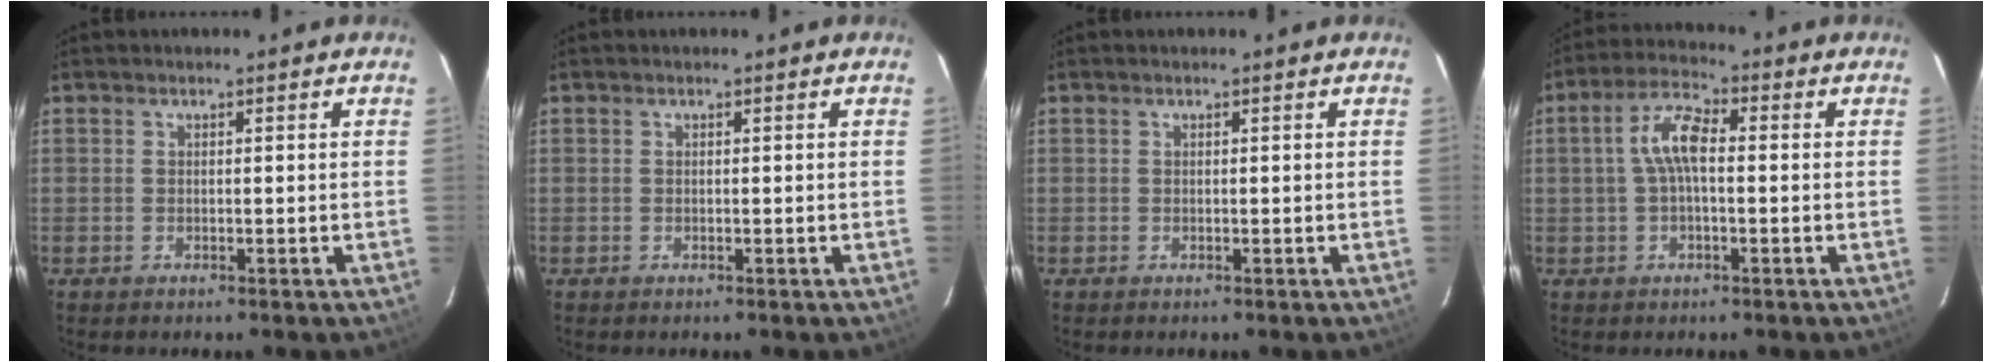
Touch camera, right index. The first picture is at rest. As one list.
[{"total": 0.0}, {"total": 0.0}, {"total": 6.6, "force": [0.1, 2.6, 6.0], "torque": [-0.125, 0.021, 0.000]}]